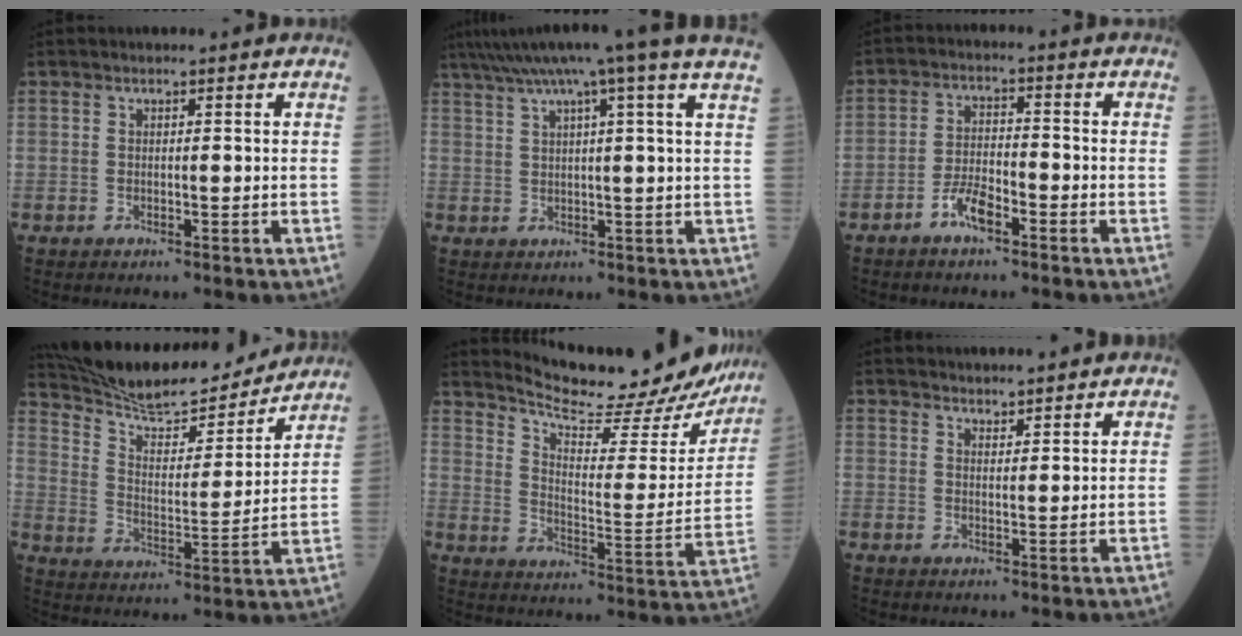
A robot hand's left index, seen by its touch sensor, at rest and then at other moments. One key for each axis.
{"total": 14.1, "fx": 10.6, "fy": -2.1, "fz": 8.9, "tx": -0.148, "ty": 0.021, "tz": 0.134}
{"total": 4.3, "fx": -2.9, "fy": 1.1, "fz": 2.9, "tx": -0.064, "ty": 0.002, "tz": -0.058}
{"total": 19.4, "fx": 18.1, "fy": 2.9, "fz": 6.4, "tx": -0.110, "ty": -0.007, "tz": 0.276}
{"total": 21.8, "fx": 20.5, "fy": 3.5, "fz": 6.5, "tx": -0.100, "ty": -0.060, "tz": 0.269}
{"total": 5.5, "fx": 5.3, "fy": 1.0, "fz": 1.1, "tx": -0.014, "ty": 0.019, "tz": 0.070}